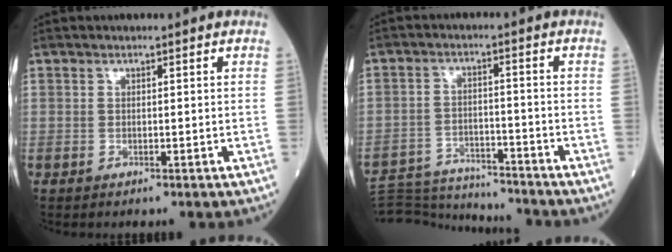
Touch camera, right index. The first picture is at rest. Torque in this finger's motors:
{"motor_torque": [-1.55, -0.59, -1.05, -0.21]}